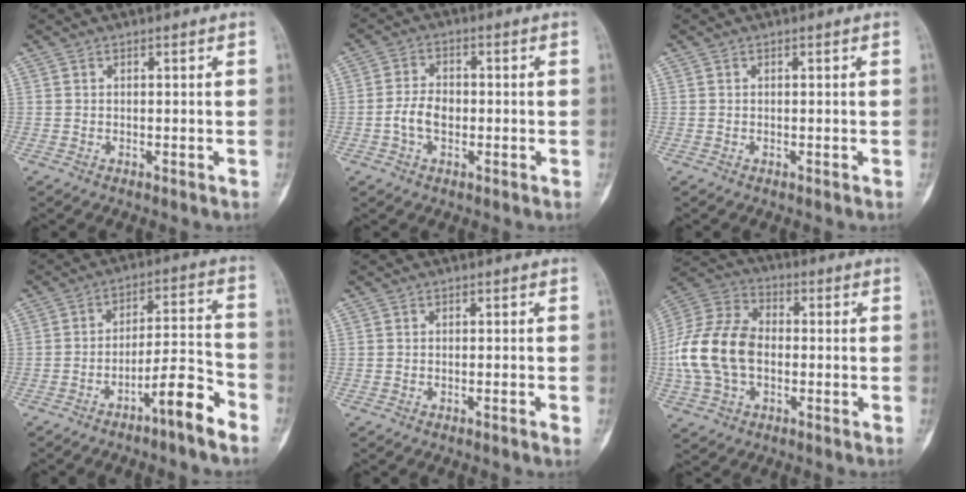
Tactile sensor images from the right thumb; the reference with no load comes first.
{"total": 5.1, "force": [-1.1, 3.3, 3.7], "torque": [-0.067, 0.020, -0.025]}
{"total": 0.0}
{"total": 9.1, "force": [-6.0, 1.1, 6.7], "torque": [-0.108, 0.061, -0.101]}
{"total": 1.0, "force": [-0.4, 0.0, 0.9], "torque": [-0.017, 0.002, -0.006]}
{"total": 15.6, "force": [-1.7, 10.6, 11.3], "torque": [-0.224, 0.033, -0.035]}